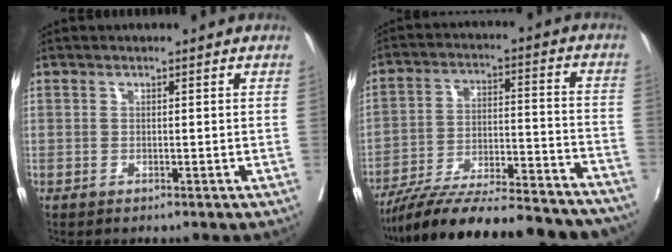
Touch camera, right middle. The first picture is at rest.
{"total": 26.8, "force": [-23.9, 3.8, 11.5], "torque": [-0.144, -0.012, -0.347]}